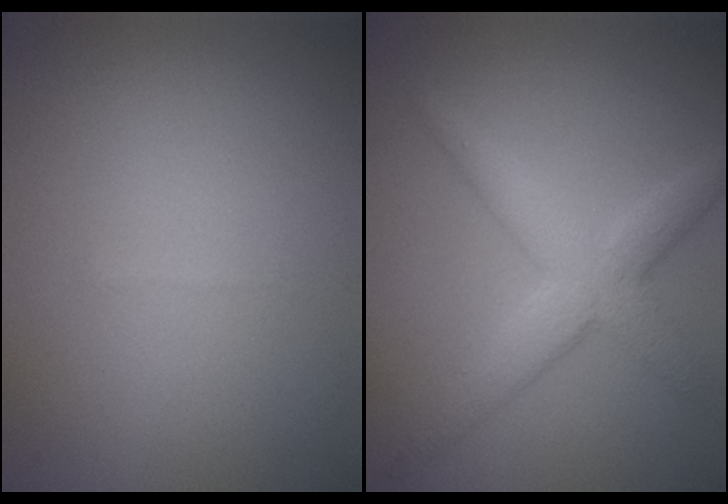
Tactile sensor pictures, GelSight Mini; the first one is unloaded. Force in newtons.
{"total": 4.3, "press": 4.3, "slide": 0.1}